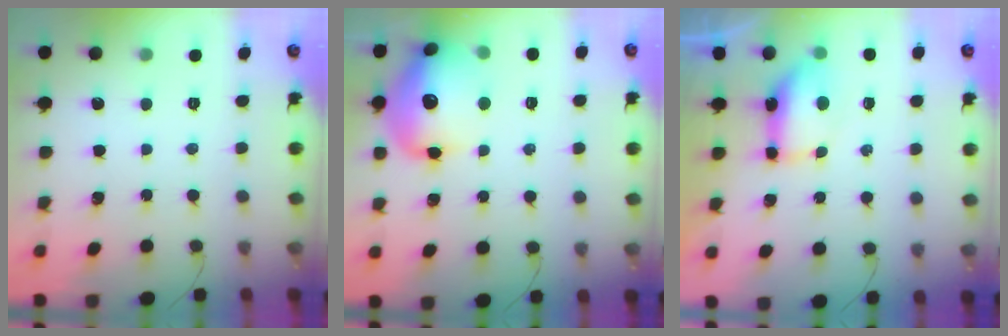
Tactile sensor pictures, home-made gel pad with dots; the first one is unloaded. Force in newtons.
{"total": 15.3, "press": 15.2, "slide": 2.1}
{"total": 11.1, "press": 8.6, "slide": 7.1}